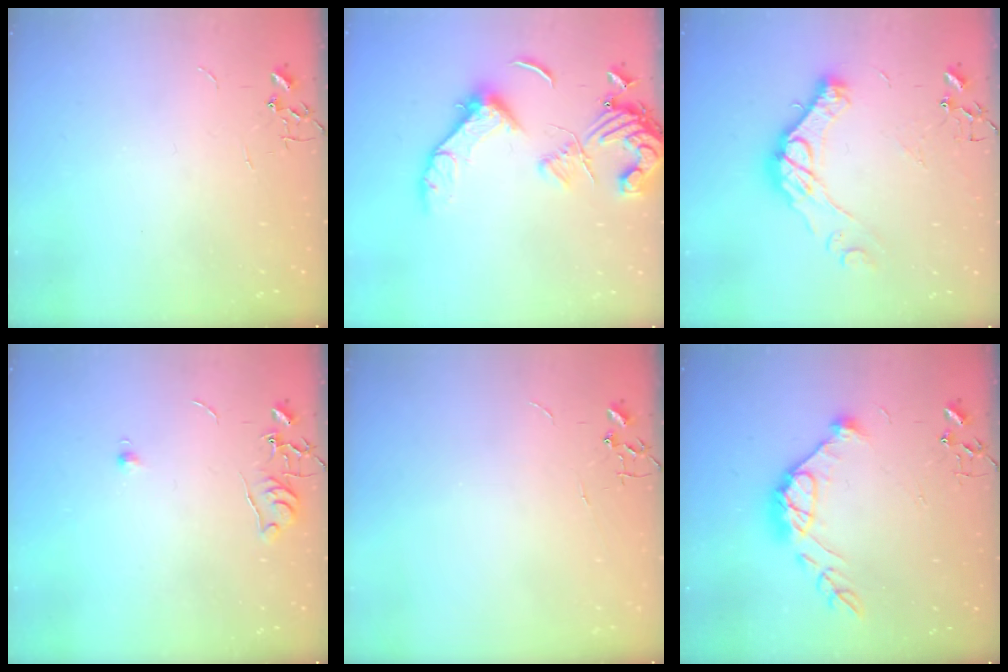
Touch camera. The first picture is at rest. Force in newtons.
{"total": 14.5, "press": 14.4, "slide": 2.0}
{"total": 15.6, "press": 15.5, "slide": 1.4}
{"total": 6.2, "press": 6.1, "slide": 0.7}
{"total": 0.0}
{"total": 13.9, "press": 13.9, "slide": 0.9}